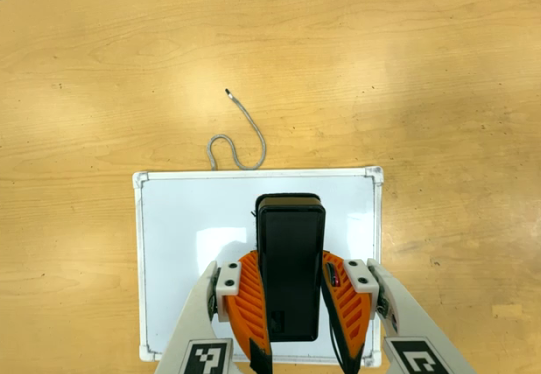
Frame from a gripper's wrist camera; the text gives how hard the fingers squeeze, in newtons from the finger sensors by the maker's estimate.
{"total": 7.0, "left": 5.9, "right": 8.1}